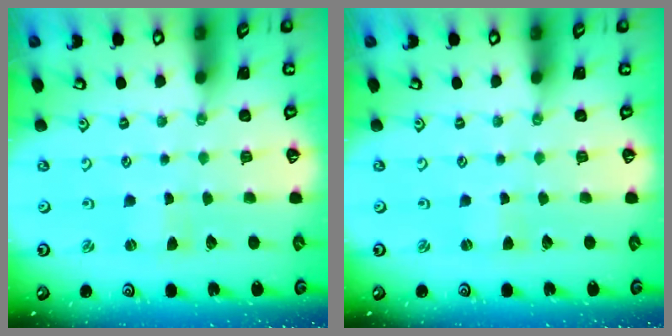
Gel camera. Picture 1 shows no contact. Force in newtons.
{"total": 1.0, "press": 1.0, "slide": 0.3}